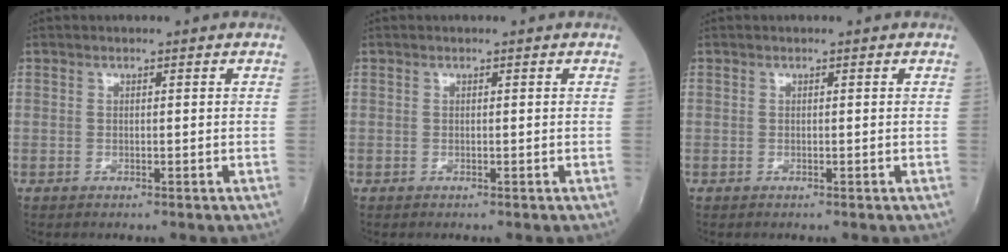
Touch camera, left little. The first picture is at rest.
{"total": 0.0}
{"total": 0.0}